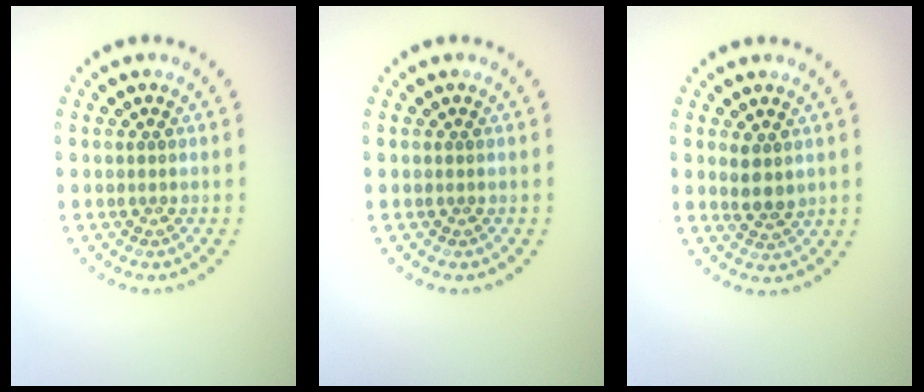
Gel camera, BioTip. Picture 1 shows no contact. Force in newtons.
{"total": 0.0}
{"total": 2.0, "press": 1.8, "slide": 0.8}